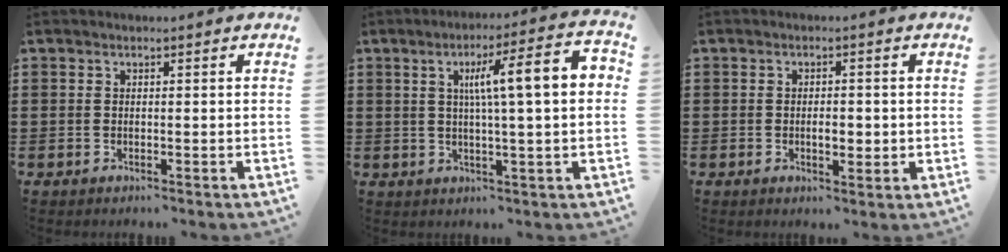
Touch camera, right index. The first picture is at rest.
{"total": 9.7, "force": [1.8, 0.9, 9.5], "torque": [-0.172, 0.002, 0.020]}
{"total": 2.8, "force": [-0.3, 1.3, 2.5], "torque": [-0.047, 0.003, -0.006]}